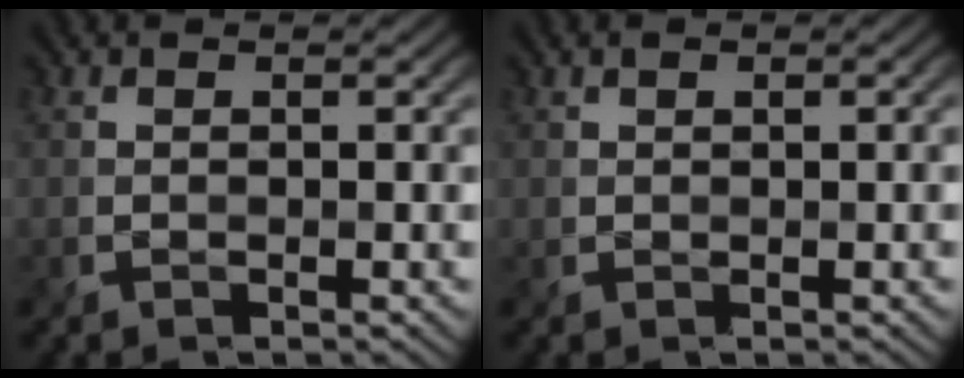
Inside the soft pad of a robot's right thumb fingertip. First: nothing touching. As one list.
[{"total": 0.9, "force": [0.4, 0.4, 0.7], "torque": [-0.010, 0.001, 0.009]}]